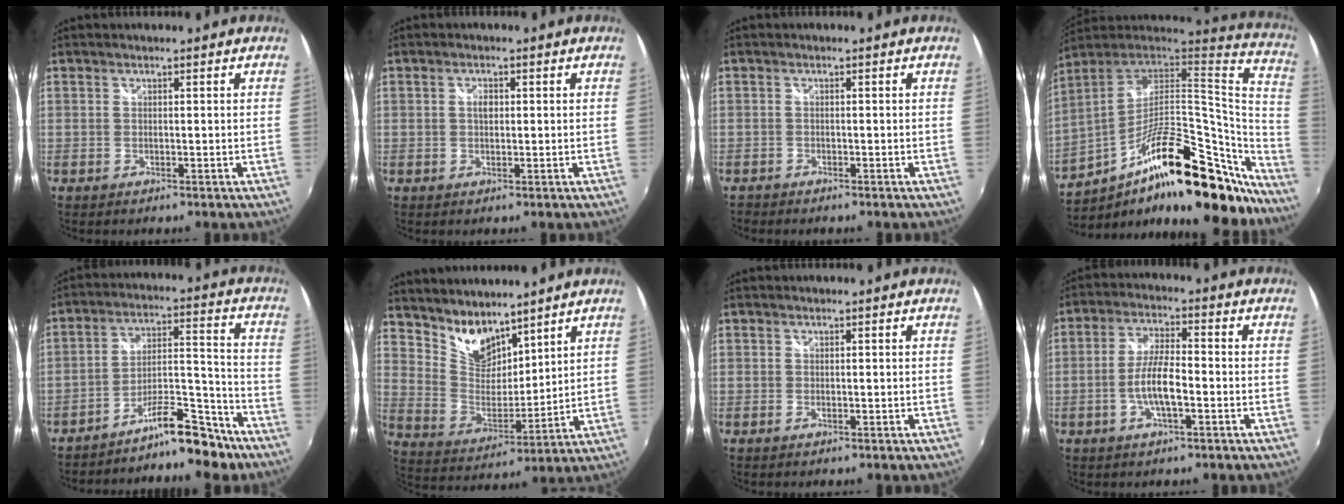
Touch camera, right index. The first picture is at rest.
{"total": 1.7, "force": [0.2, 1.1, 1.3], "torque": [-0.022, 0.005, 0.002]}
{"total": 1.4, "force": [-1.3, 0.5, 0.2], "torque": [-0.012, -0.004, -0.024]}
{"total": 34.0, "force": [-20.1, 11.9, 24.7], "torque": [-0.370, -0.005, -0.305]}
{"total": 11.1, "force": [-9.3, 3.0, 5.2], "torque": [-0.082, 0.042, -0.143]}
{"total": 10.8, "force": [8.8, 5.1, 3.6], "torque": [-0.074, 0.003, 0.179]}
{"total": 0.0}
{"total": 7.1, "force": [-2.3, 1.6, 6.5], "torque": [-0.130, 0.006, -0.043]}